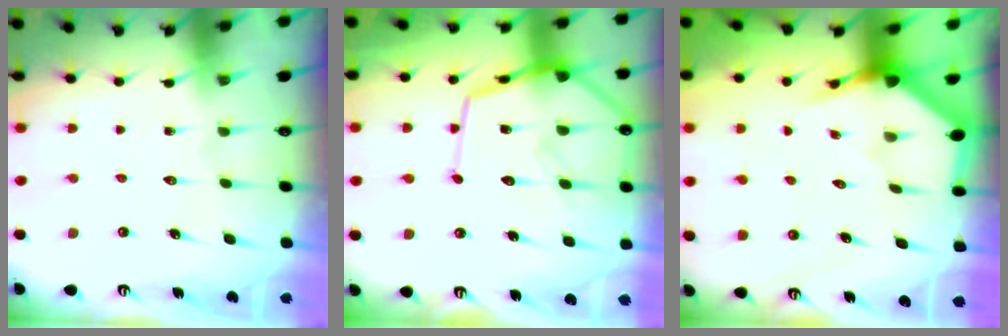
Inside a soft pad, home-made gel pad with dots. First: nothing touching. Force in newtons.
{"total": 14.4, "press": 14.3, "slide": 1.3}
{"total": 3.5, "press": 3.5, "slide": 0.2}